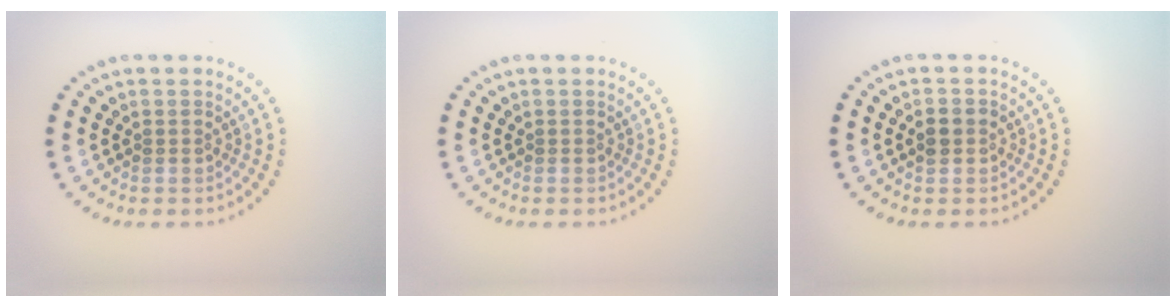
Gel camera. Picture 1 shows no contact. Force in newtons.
{"total": 0.0}
{"total": 1.6, "press": 1.6, "slide": 0.2}